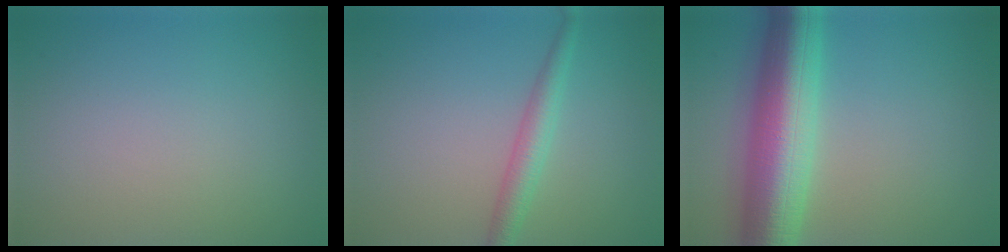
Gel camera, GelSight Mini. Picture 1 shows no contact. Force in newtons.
{"total": 2.6, "press": 2.6, "slide": 0.1}
{"total": 10.1, "press": 10.1, "slide": 0.1}